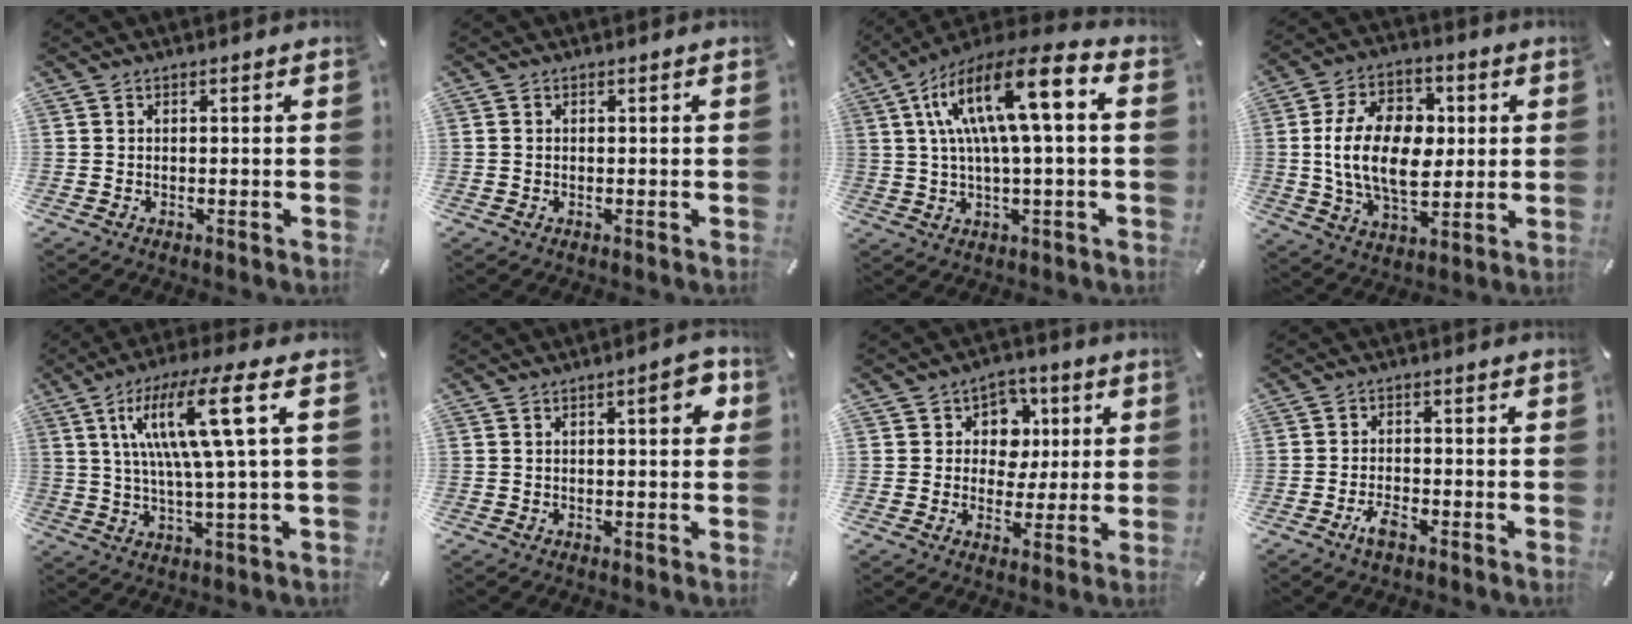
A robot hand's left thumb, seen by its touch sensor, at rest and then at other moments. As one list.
[{"total": 0.5, "force": [-0.1, 0.4, 0.3], "torque": [-0.005, 0.002, -0.004]}, {"total": 17.3, "force": [4.7, 5.0, 15.8], "torque": [-0.304, -0.009, 0.070]}, {"total": 17.6, "force": [0.9, 11.6, 13.3], "torque": [-0.256, 0.014, 0.014]}, {"total": 16.2, "force": [5.1, 2.0, 15.3], "torque": [-0.297, -0.005, 0.070]}, {"total": 5.6, "force": [1.6, 1.9, 5.0], "torque": [-0.059, -0.005, 0.016]}, {"total": 8.3, "force": [1.4, 7.7, 2.7], "torque": [-0.031, -0.008, 0.022]}, {"total": 3.7, "force": [-2.3, 1.6, 2.4], "torque": [-0.052, 0.007, -0.045]}]